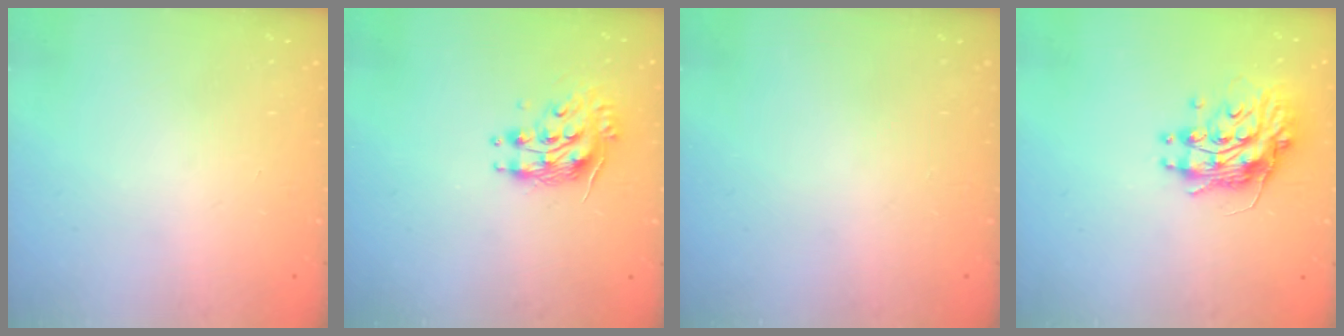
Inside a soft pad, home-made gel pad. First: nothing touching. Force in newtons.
{"total": 9.4, "press": 9.4, "slide": 0.1}
{"total": 0.0}
{"total": 12.2, "press": 12.1, "slide": 0.9}